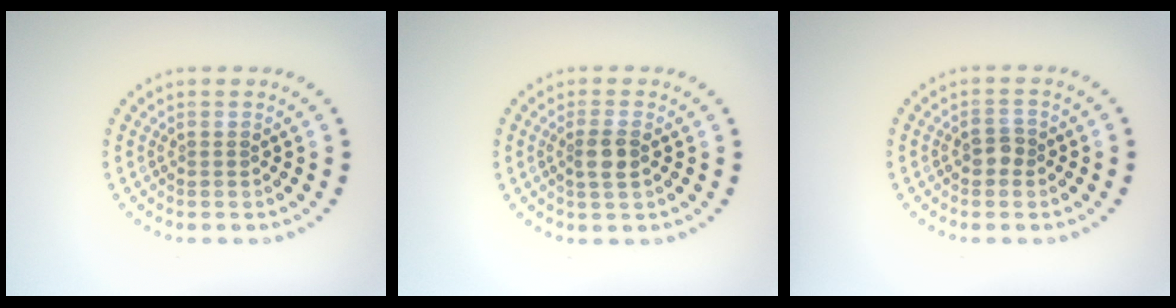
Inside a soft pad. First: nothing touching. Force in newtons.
{"total": 2.0, "press": 1.8, "slide": 0.9}
{"total": 1.5, "press": 1.4, "slide": 0.3}